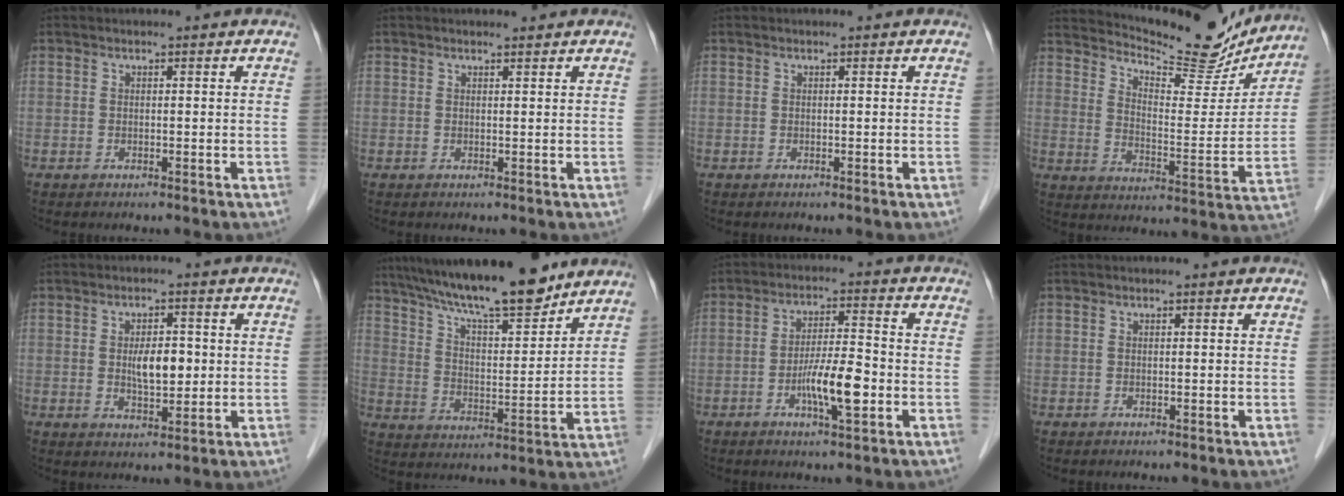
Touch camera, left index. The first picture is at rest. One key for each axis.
{"total": 0.8, "fx": 0.8, "fy": 0.0, "fz": 0.1, "tx": -0.008, "ty": 0.001, "tz": 0.014}
{"total": 0.0}
{"total": 17.6, "fx": 16.5, "fy": 3.2, "fz": 5.3, "tx": -0.085, "ty": -0.035, "tz": 0.226}
{"total": 5.0, "fx": 0.3, "fy": 2.1, "fz": 4.5, "tx": -0.078, "ty": 0.001, "tz": 0.009}
{"total": 17.2, "fx": 14.3, "fy": 2.6, "fz": 9.2, "tx": -0.156, "ty": 0.012, "tz": 0.239}
{"total": 7.3, "fx": -2.5, "fy": 1.1, "fz": 6.8, "tx": -0.130, "ty": -0.001, "tz": -0.044}
{"total": 0.0}